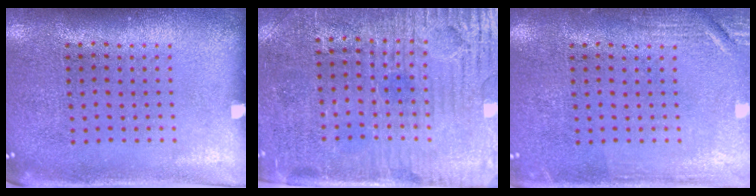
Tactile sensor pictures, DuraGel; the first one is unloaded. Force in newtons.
{"total": 3.9, "press": 3.5, "slide": 1.7}
{"total": 2.1, "press": 2.0, "slide": 0.4}